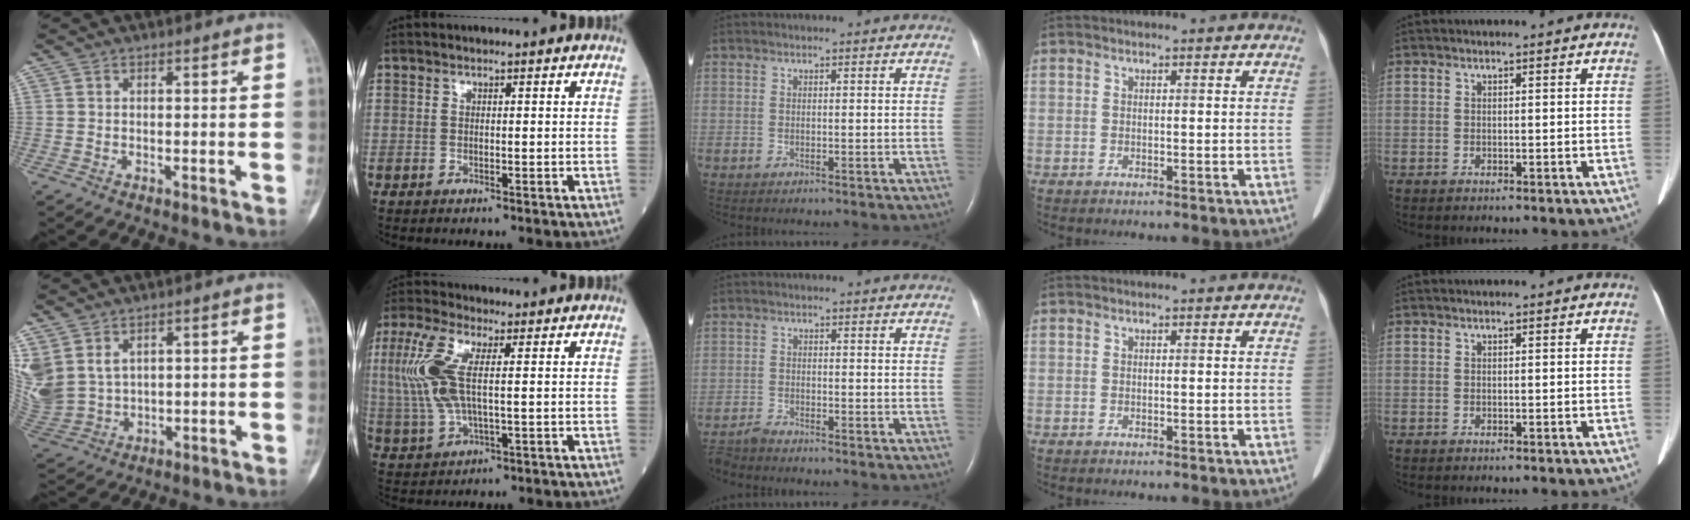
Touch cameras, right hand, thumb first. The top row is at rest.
{"thumb": {"total": 11.2, "force": [4.5, 7.9, 6.6], "torque": [-0.171, -0.006, 0.115]}, "index": {"total": 9.7, "force": [1.4, 3.2, 9.0], "torque": [-0.229, 0.008, 0.029]}, "middle": {"total": 2.7, "force": [-2.7, -0.2, 0.3], "torque": [-0.011, -0.016, -0.052]}}